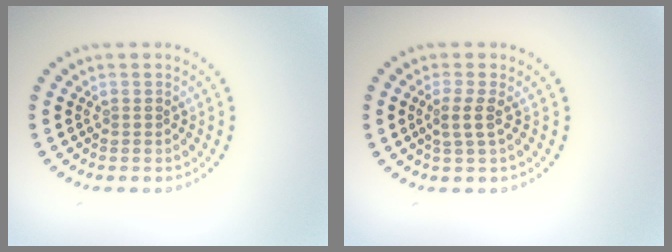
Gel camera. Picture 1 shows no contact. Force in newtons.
{"total": 1.6, "press": 1.3, "slide": 1.0}